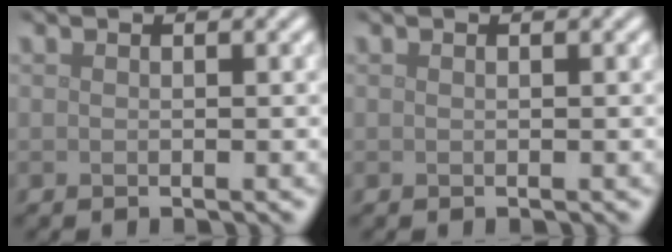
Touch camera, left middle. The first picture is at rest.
{"total": 0.0}